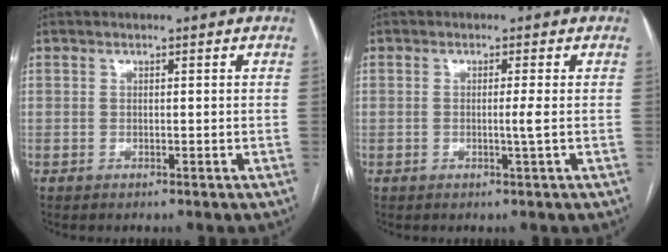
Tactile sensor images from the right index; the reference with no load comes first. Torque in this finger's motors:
{"motor_torque": [0.01, 0.05, 0.09, 0.00]}